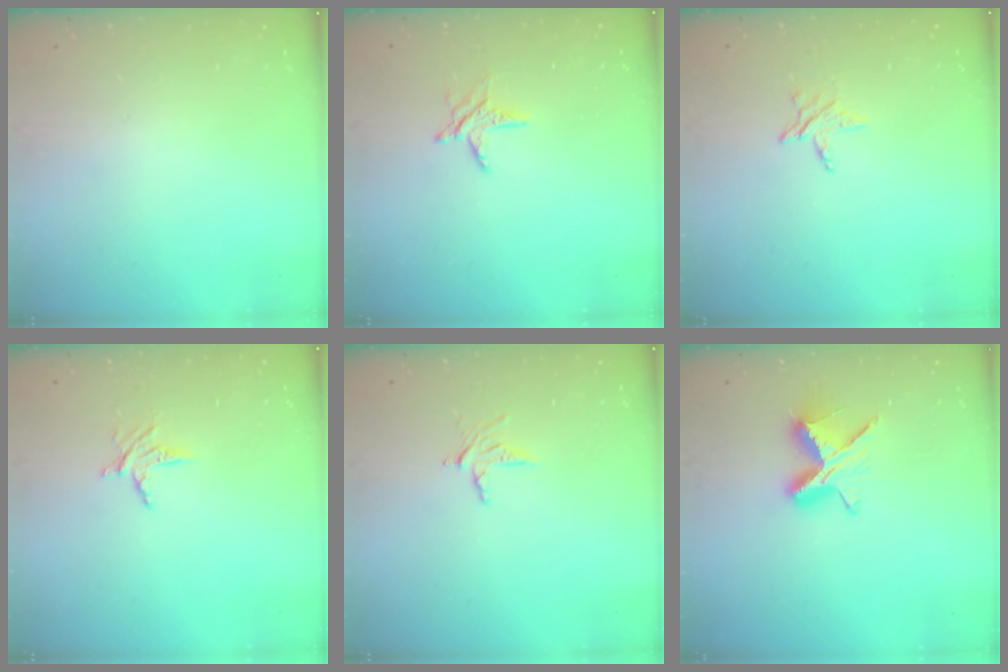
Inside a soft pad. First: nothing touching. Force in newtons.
{"total": 6.4, "press": 6.3, "slide": 0.6}
{"total": 3.8, "press": 3.8, "slide": 0.3}
{"total": 5.9, "press": 5.9, "slide": 0.4}
{"total": 5.6, "press": 5.5, "slide": 0.5}
{"total": 8.5, "press": 8.4, "slide": 0.2}